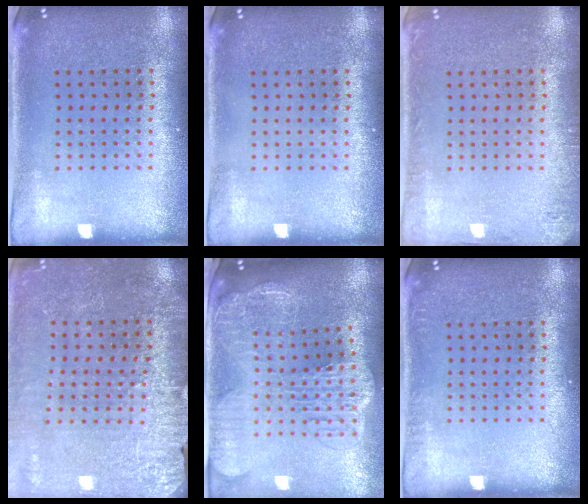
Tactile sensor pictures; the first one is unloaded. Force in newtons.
{"total": 0.0}
{"total": 1.4, "press": 1.4, "slide": 0.1}
{"total": 2.9, "press": 2.9, "slide": 0.3}
{"total": 3.4, "press": 2.7, "slide": 2.0}
{"total": 0.5, "press": 0.5, "slide": 0.0}